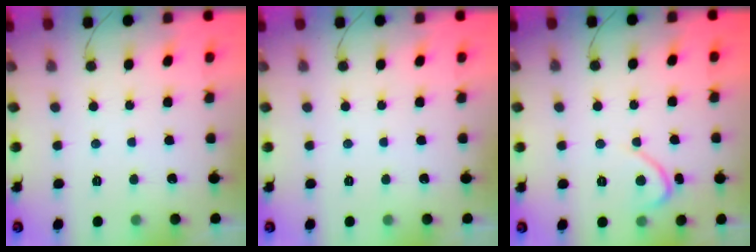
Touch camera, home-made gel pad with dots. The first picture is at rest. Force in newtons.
{"total": 0.0}
{"total": 2.7, "press": 2.7, "slide": 0.2}